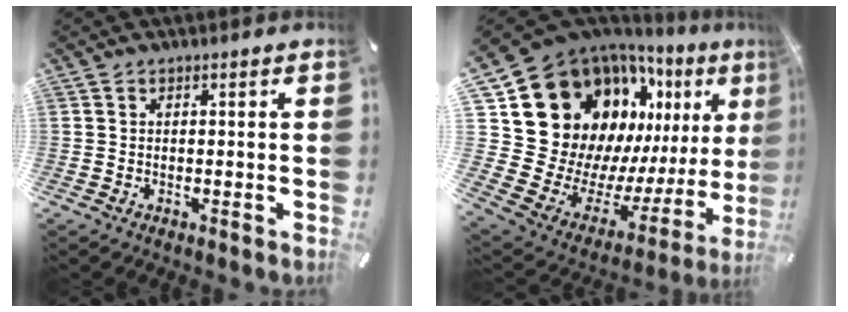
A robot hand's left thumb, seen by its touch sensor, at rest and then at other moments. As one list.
[{"total": 21.9, "force": [9.5, 17.4, 9.2], "torque": [-0.123, -0.121, 0.223]}]